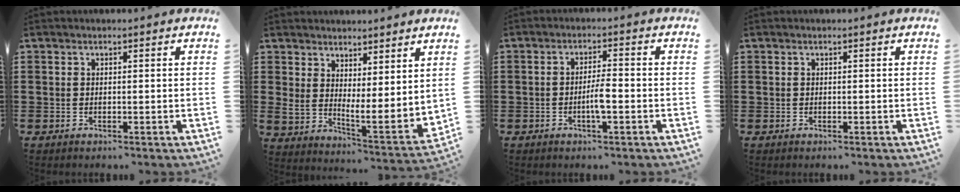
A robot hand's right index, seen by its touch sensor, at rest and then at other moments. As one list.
[{"total": 3.9, "force": [3.6, 1.0, 1.2], "torque": [-0.047, -0.036, 0.065]}, {"total": 3.5, "force": [-1.0, 0.6, 3.3], "torque": [-0.066, 0.000, -0.022]}, {"total": 0.0}]